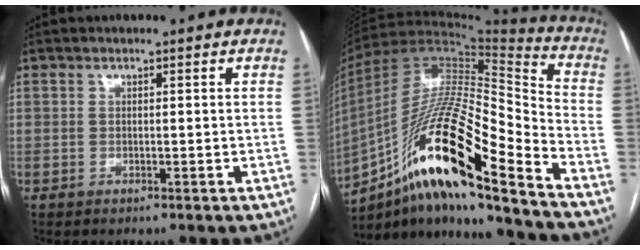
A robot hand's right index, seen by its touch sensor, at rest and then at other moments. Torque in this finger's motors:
{"motor_torque": [1.78, -0.36, 1.05, 0.21]}